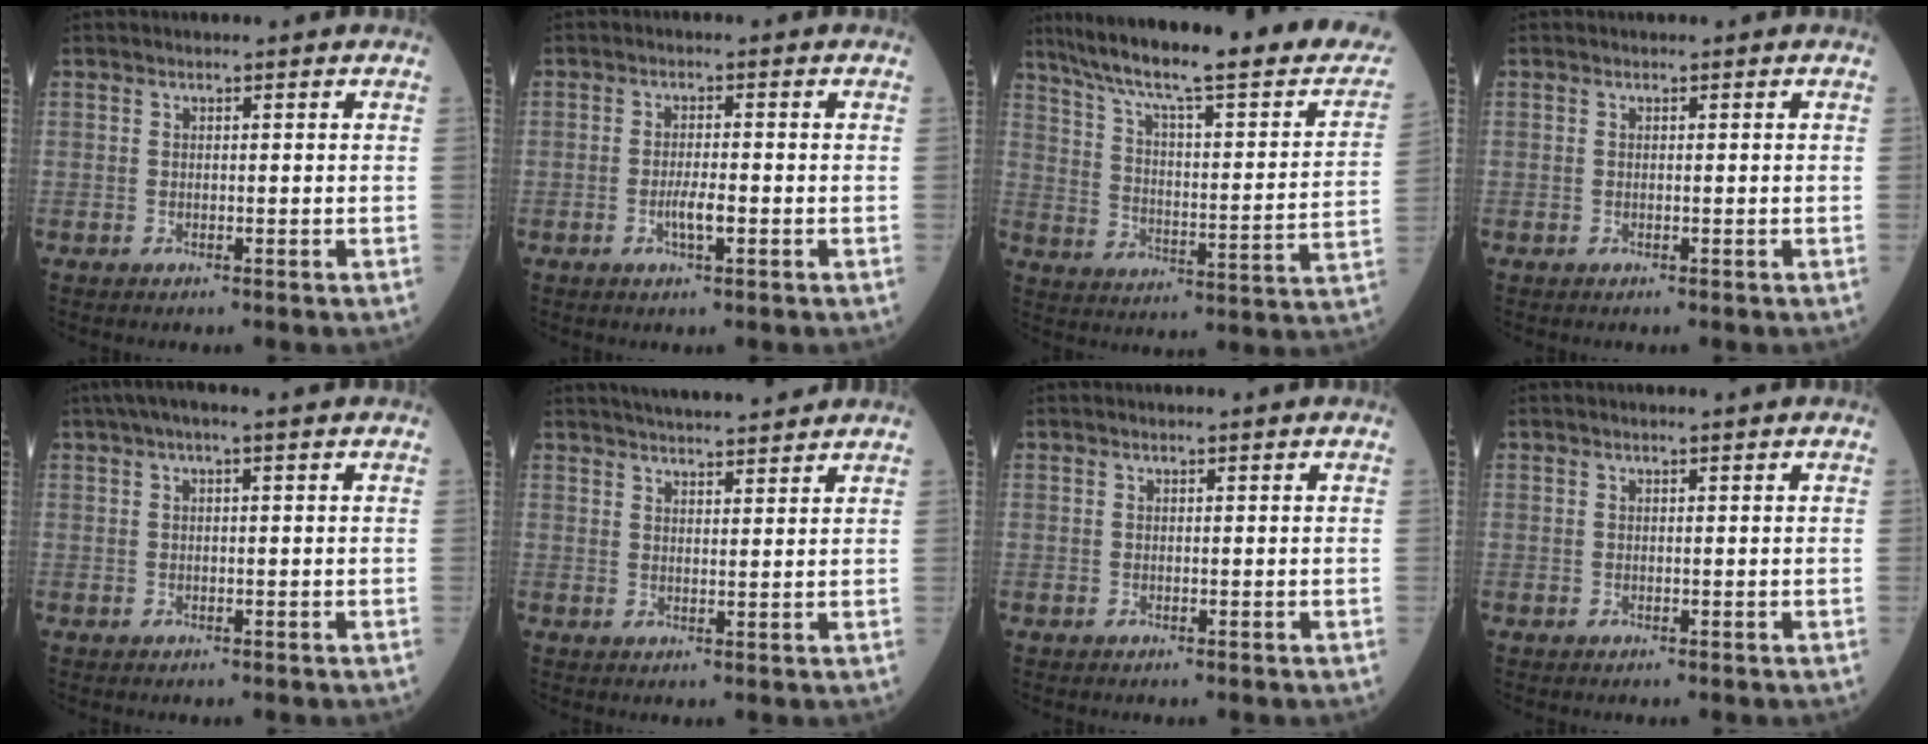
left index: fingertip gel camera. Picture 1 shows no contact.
{"total": 2.8, "force": [-0.9, 0.4, 2.6], "torque": [-0.052, 0.000, -0.016]}
{"total": 29.6, "force": [24.6, 3.1, 16.3], "torque": [-0.258, -0.035, 0.332]}
{"total": 0.0}
{"total": 4.4, "force": [2.8, 0.3, 3.3], "torque": [-0.059, 0.038, 0.046]}
{"total": 11.3, "force": [10.2, 1.2, 4.6], "torque": [-0.072, 0.020, 0.142]}
{"total": 0.7, "force": [0.6, -0.1, 0.4], "torque": [-0.008, 0.005, 0.010]}
{"total": 1.1, "force": [0.9, -0.1, 0.7], "torque": [-0.011, 0.007, 0.015]}